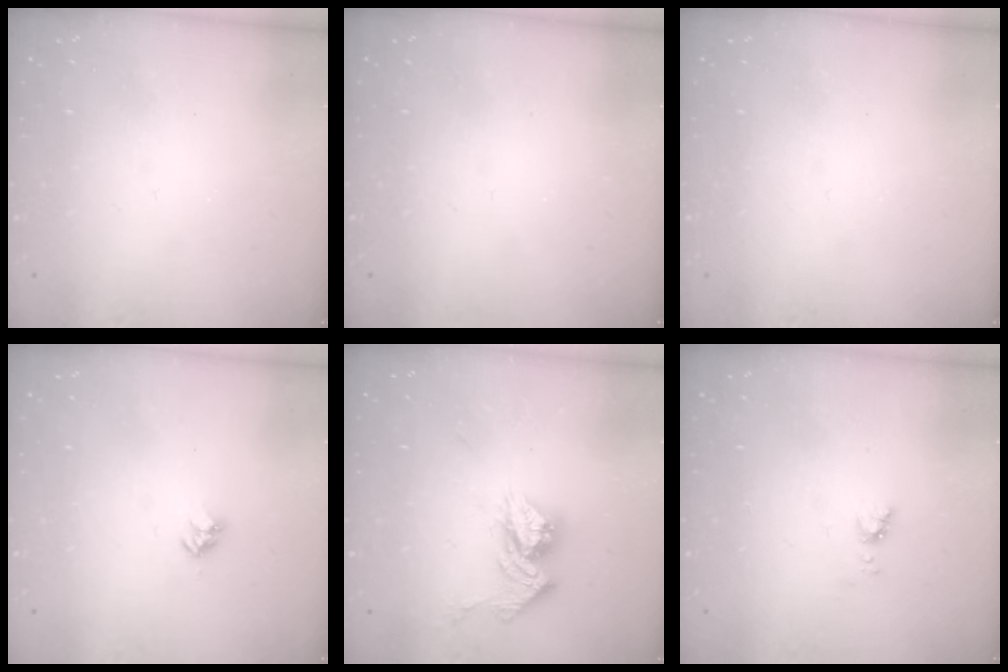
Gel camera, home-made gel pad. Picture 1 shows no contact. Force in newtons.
{"total": 0.0}
{"total": 0.0}
{"total": 2.8, "press": 2.8, "slide": 0.4}
{"total": 11.5, "press": 11.4, "slide": 1.0}
{"total": 3.7, "press": 3.6, "slide": 0.7}